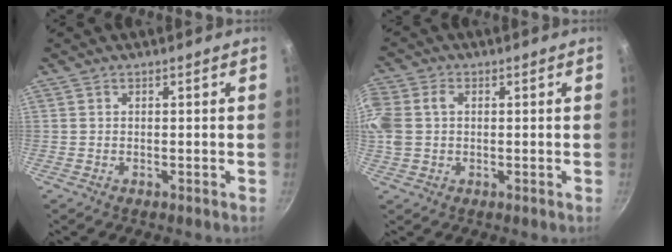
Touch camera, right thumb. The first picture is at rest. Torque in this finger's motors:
{"motor_torque": [0.79, 1.92, 1.02, 0.41, 0.14]}